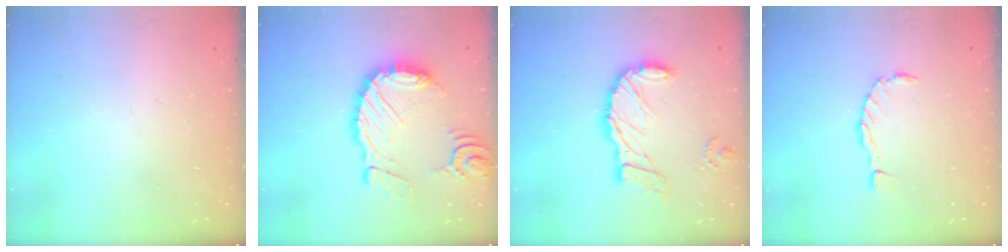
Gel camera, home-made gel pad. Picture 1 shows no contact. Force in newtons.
{"total": 15.1, "press": 15.0, "slide": 1.8}
{"total": 14.7, "press": 14.5, "slide": 2.3}
{"total": 0.0}